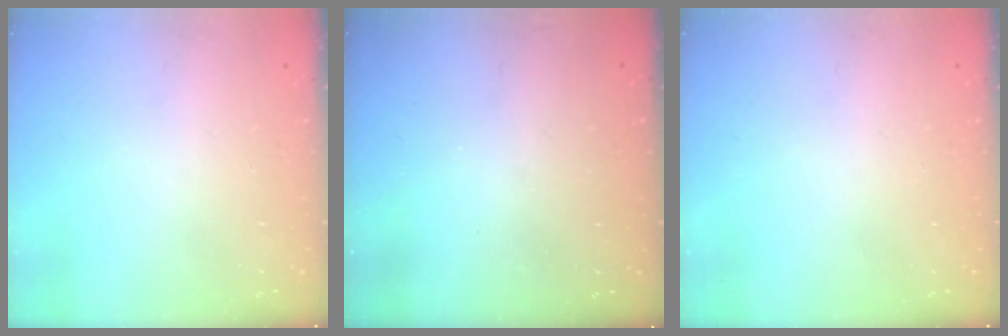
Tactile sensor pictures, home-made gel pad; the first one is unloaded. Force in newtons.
{"total": 3.2, "press": 3.2, "slide": 0.1}
{"total": 0.0}